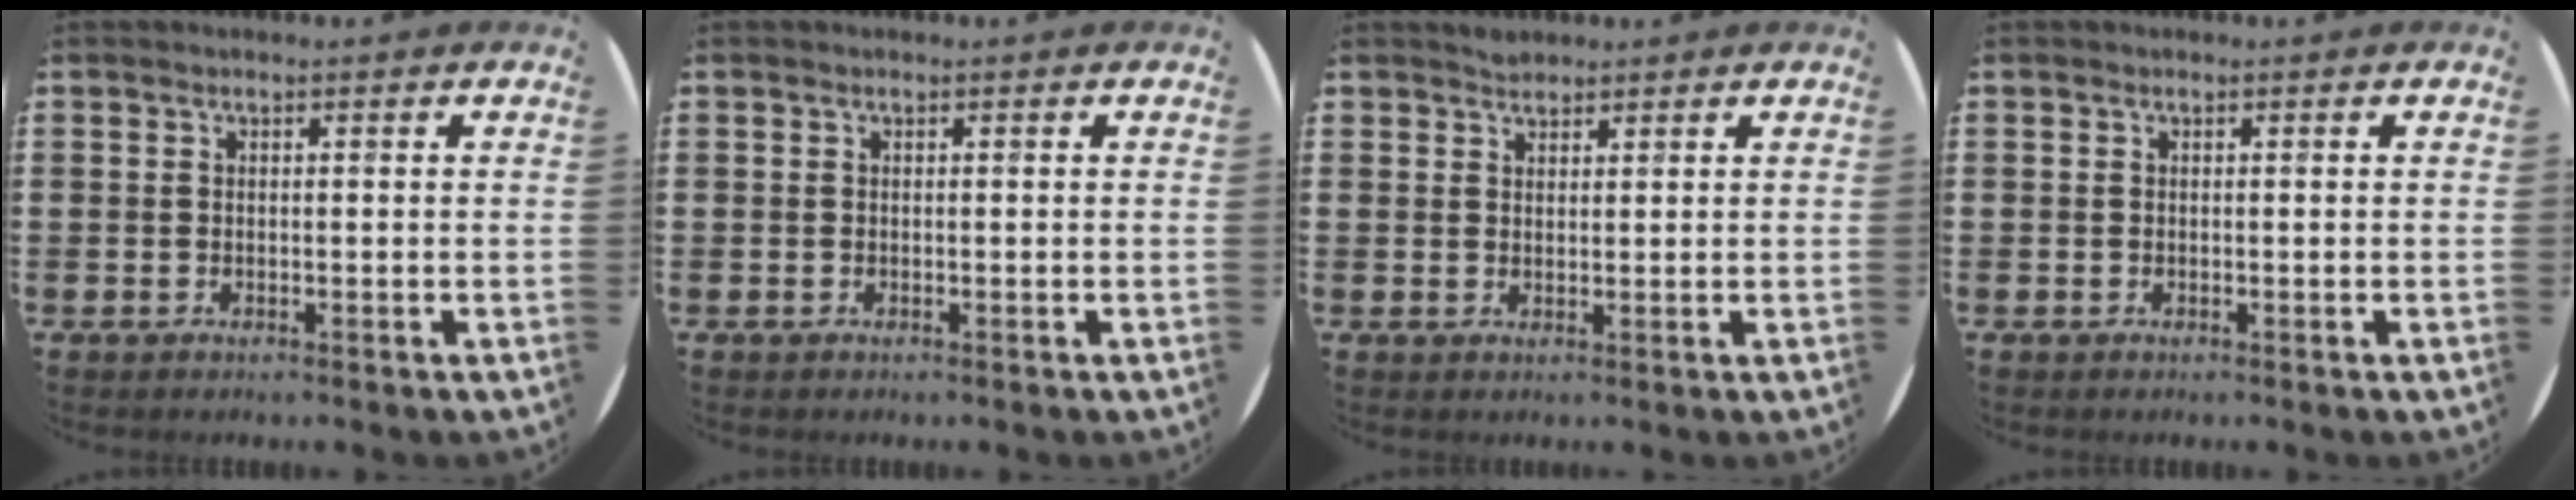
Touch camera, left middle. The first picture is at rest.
{"total": 0.0}
{"total": 1.4, "force": [1.4, 0.4, -0.1], "torque": [0.008, -0.002, 0.025]}
{"total": 0.0}